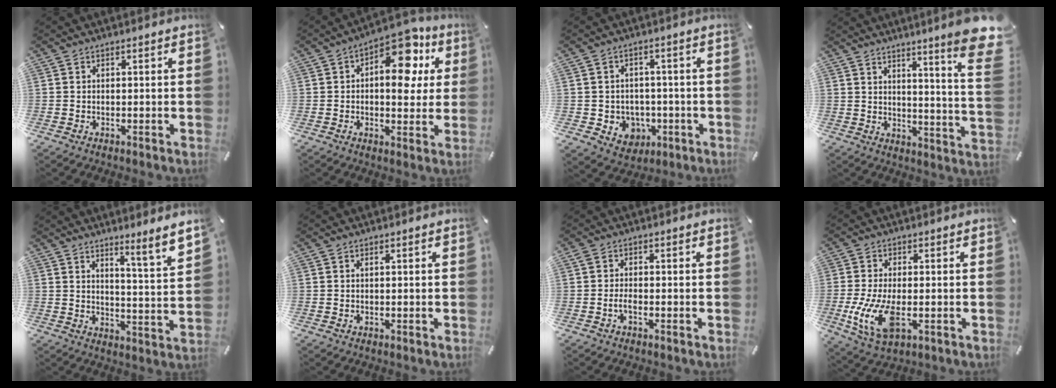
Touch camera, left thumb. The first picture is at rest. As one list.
[{"total": 14.0, "force": [5.9, 7.6, 10.2], "torque": [-0.125, -0.046, 0.097]}, {"total": 6.1, "force": [-0.4, 5.9, 1.3], "torque": [-0.018, 0.000, -0.001]}, {"total": 11.8, "force": [7.2, 0.6, 9.4], "torque": [-0.137, -0.071, 0.111]}, {"total": 7.3, "force": [6.1, -0.8, 4.0], "torque": [-0.061, -0.056, 0.097]}, {"total": 0.6, "force": [0.2, 0.0, 0.5], "torque": [-0.009, 0.001, 0.004]}, {"total": 2.2, "force": [-0.9, 0.7, 1.8], "torque": [-0.047, 0.000, -0.021]}, {"total": 10.8, "force": [-1.9, 5.0, 9.3], "torque": [-0.215, -0.020, -0.032]}]